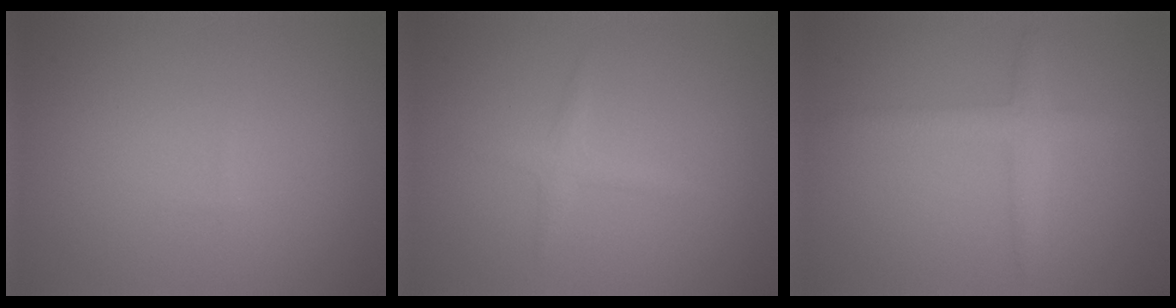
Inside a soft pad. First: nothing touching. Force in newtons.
{"total": 1.3, "press": 1.3, "slide": 0.0}
{"total": 2.3, "press": 2.3, "slide": 0.1}